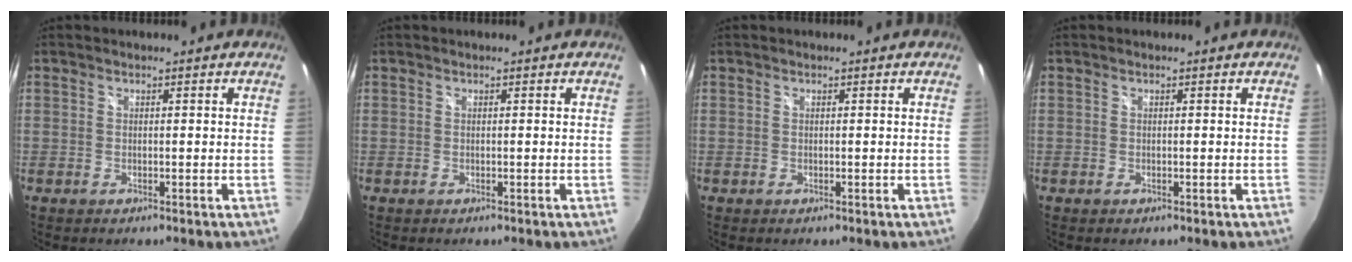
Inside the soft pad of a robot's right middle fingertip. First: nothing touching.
{"total": 0.0}
{"total": 0.0}
{"total": 0.0}